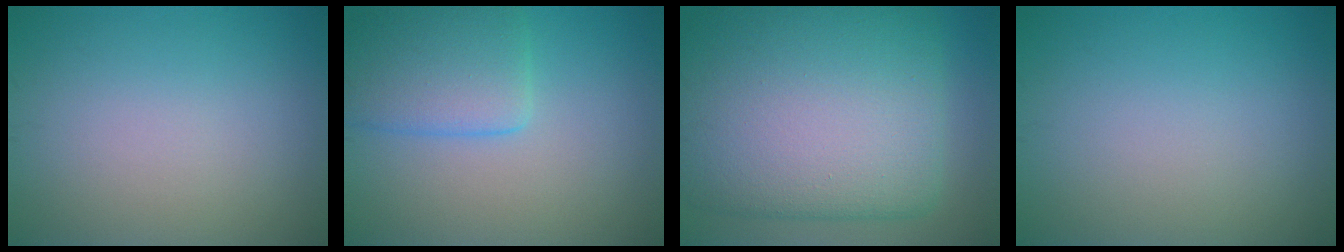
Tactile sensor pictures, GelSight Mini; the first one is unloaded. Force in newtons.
{"total": 4.4, "press": 4.4, "slide": 0.2}
{"total": 16.5, "press": 16.5, "slide": 0.4}
{"total": 0.0}